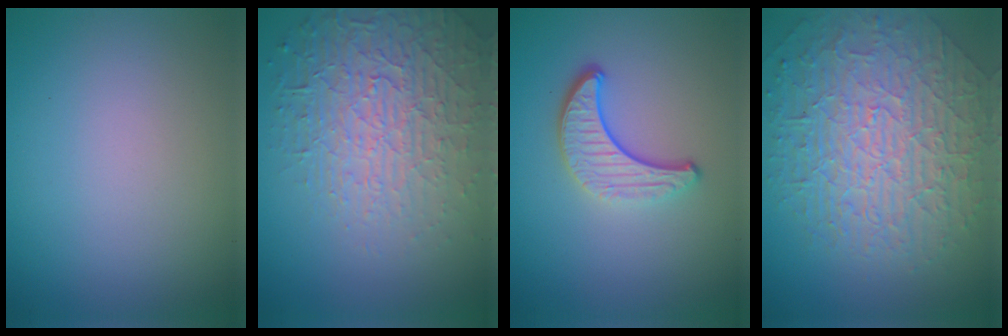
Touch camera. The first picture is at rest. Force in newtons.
{"total": 6.4, "press": 5.0, "slide": 4.0}
{"total": 4.0, "press": 2.9, "slide": 2.7}
{"total": 10.1, "press": 6.6, "slide": 7.6}